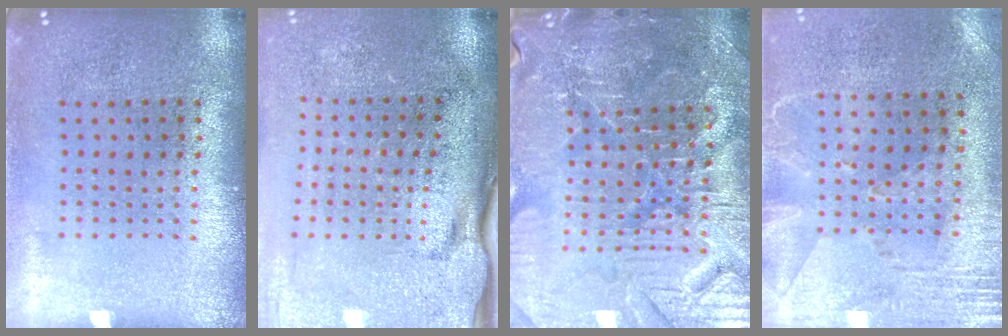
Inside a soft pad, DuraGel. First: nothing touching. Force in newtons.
{"total": 4.4, "press": 3.6, "slide": 2.5}
{"total": 4.5, "press": 4.4, "slide": 1.0}
{"total": 2.7, "press": 2.3, "slide": 1.5}